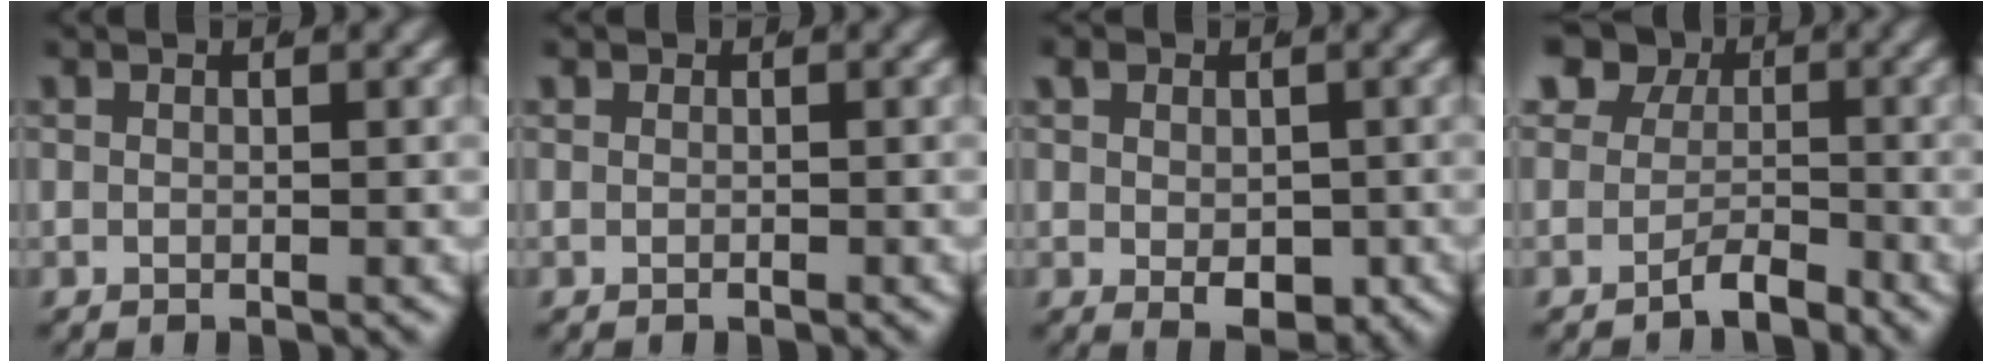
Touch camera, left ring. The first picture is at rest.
{"total": 0.6, "force": [-0.1, 0.6, 0.1], "torque": [-0.003, -0.006, 0.001]}
{"total": 3.0, "force": [-0.7, 1.6, 2.4], "torque": [-0.040, -0.022, 0.003]}
{"total": 6.8, "force": [0.5, 6.1, 3.0], "torque": [-0.051, -0.002, -0.003]}